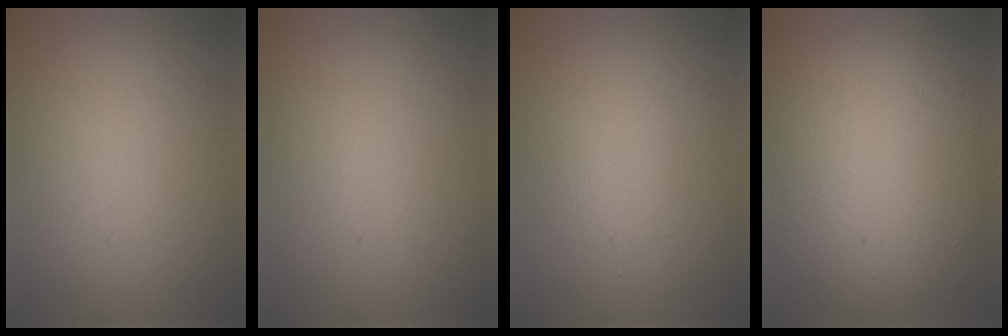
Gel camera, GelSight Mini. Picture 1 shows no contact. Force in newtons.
{"total": 0.0}
{"total": 1.1, "press": 1.1, "slide": 0.1}
{"total": 10.6, "press": 10.6, "slide": 1.0}